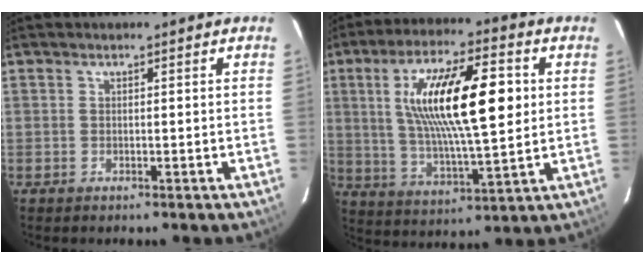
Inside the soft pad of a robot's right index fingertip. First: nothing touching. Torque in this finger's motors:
{"motor_torque": [0.83, 0.09, 1.05, 0.21]}